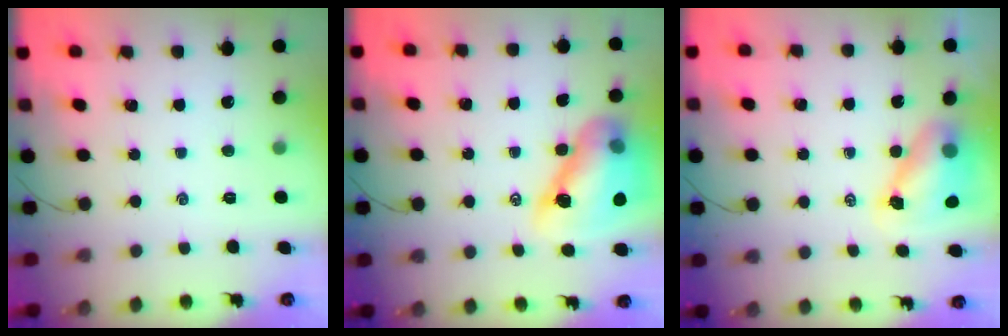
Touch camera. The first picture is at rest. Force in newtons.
{"total": 14.8, "press": 14.2, "slide": 4.1}
{"total": 7.3, "press": 7.2, "slide": 1.2}